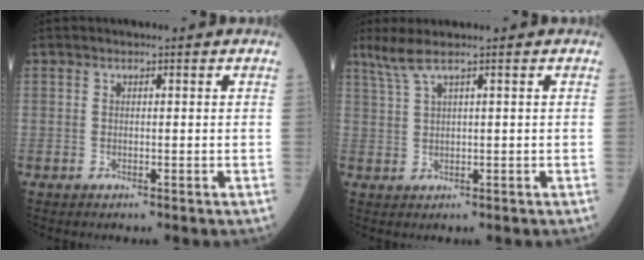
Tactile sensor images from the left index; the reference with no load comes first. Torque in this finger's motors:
{"motor_torque": [-0.03, -0.60, -0.02, -0.02]}